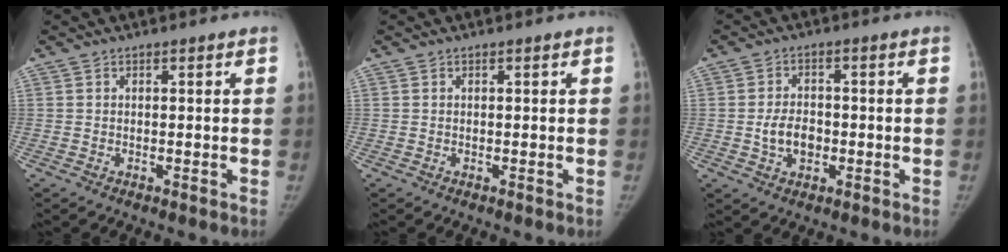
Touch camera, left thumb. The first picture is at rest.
{"total": 0.0}
{"total": 5.7, "force": [-1.1, 4.0, 3.9], "torque": [-0.054, 0.011, -0.020]}